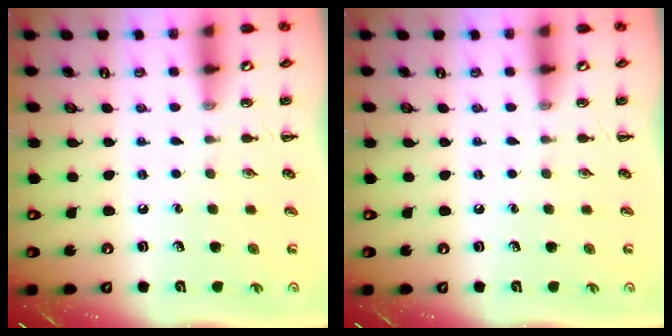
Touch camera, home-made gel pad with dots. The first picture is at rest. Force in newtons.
{"total": 0.0}